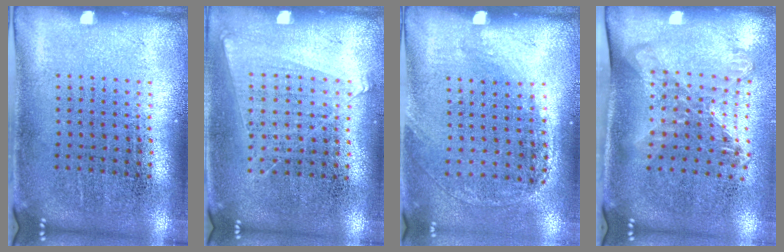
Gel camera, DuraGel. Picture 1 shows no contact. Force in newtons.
{"total": 1.0, "press": 0.9, "slide": 0.4}
{"total": 1.3, "press": 0.9, "slide": 0.9}
{"total": 1.7, "press": 1.3, "slide": 1.0}